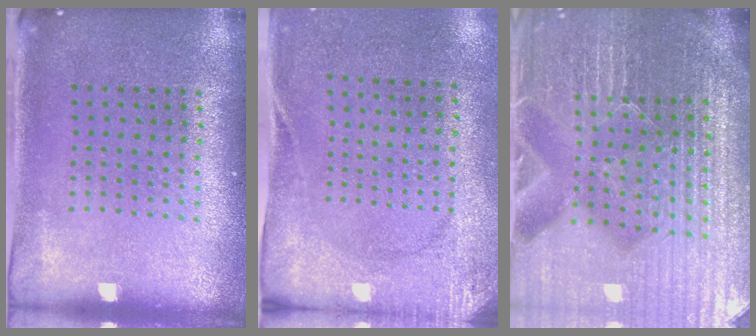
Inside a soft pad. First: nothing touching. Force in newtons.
{"total": 2.7, "press": 2.1, "slide": 1.7}
{"total": 6.0, "press": 5.5, "slide": 2.5}